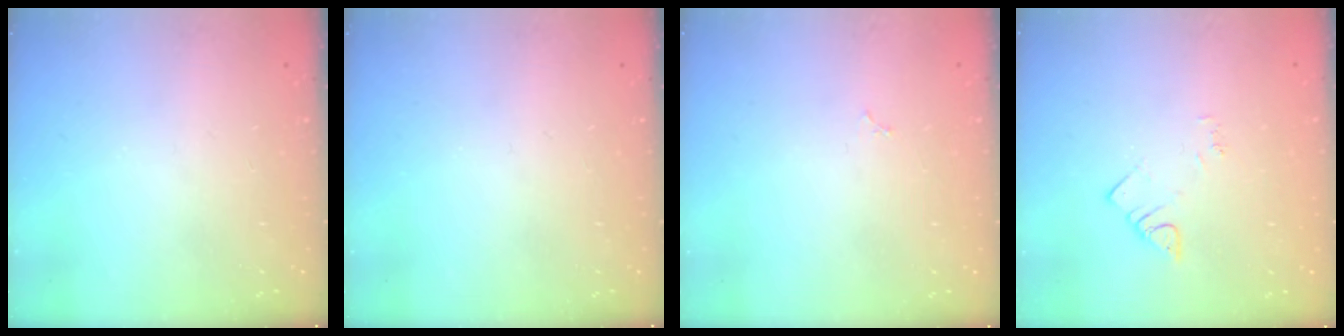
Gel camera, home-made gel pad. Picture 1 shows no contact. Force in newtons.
{"total": 0.0}
{"total": 2.9, "press": 2.9, "slide": 0.4}
{"total": 3.0, "press": 2.9, "slide": 0.5}